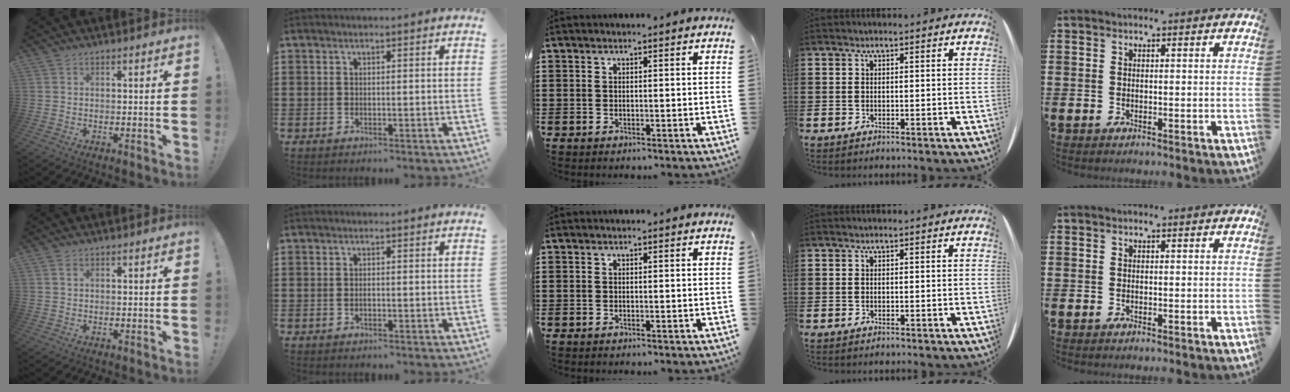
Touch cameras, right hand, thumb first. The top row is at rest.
{"thumb": {"total": 1.1, "force": [0.6, 0.7, 0.7], "torque": [-0.006, -0.001, 0.010]}, "index": {"total": 0.5, "force": [-0.2, 0.2, 0.5], "torque": [-0.011, -0.003, -0.003]}}